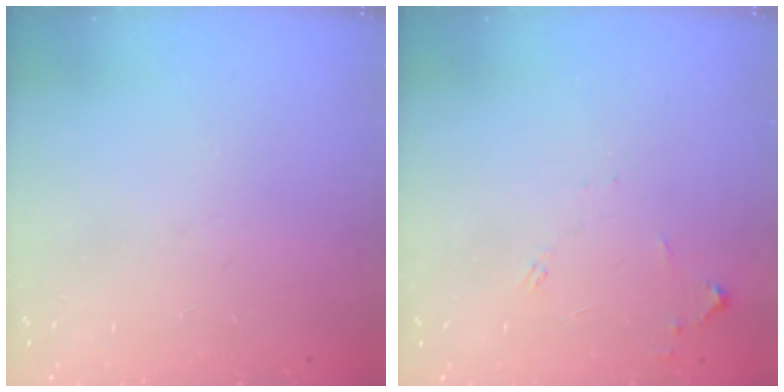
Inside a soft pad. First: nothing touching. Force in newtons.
{"total": 6.3, "press": 6.3, "slide": 0.8}